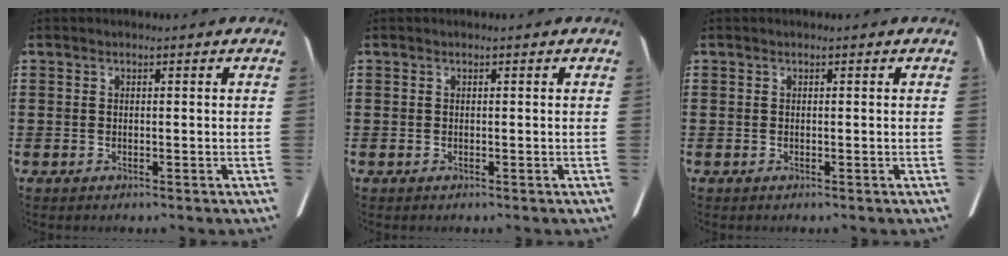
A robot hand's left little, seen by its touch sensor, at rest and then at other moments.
{"total": 0.0}
{"total": 0.0}